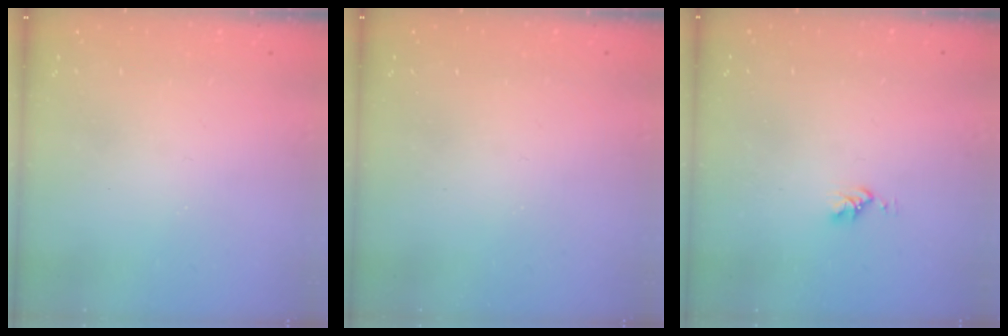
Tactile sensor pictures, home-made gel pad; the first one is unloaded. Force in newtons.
{"total": 0.0}
{"total": 3.0, "press": 3.0, "slide": 0.4}